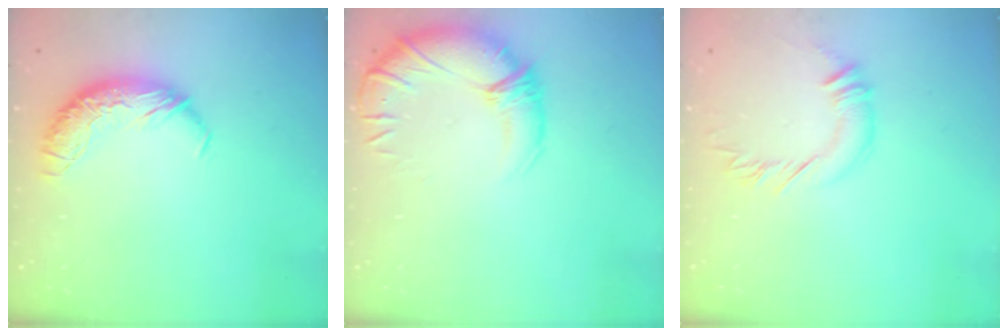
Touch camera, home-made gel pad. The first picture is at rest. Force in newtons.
{"total": 2.8, "press": 0.1, "slide": 2.8}
{"total": 2.8, "press": 2.8, "slide": 0.2}